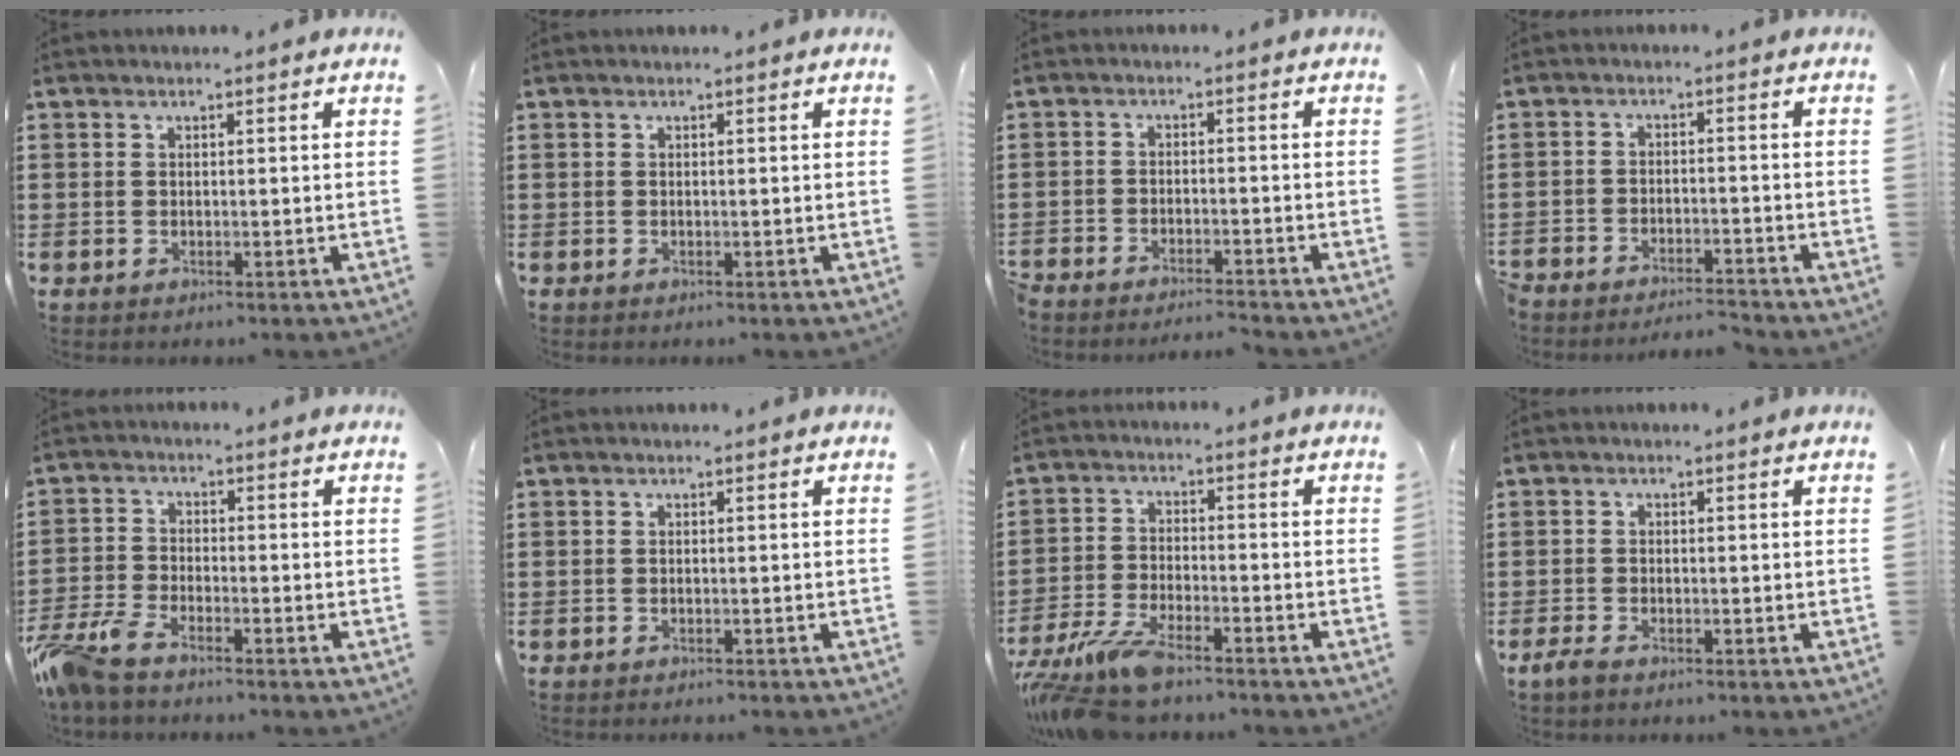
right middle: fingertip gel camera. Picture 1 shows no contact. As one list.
[{"total": 0.0}, {"total": 3.1, "force": [-3.1, -0.1, -0.2], "torque": [-0.002, 0.000, -0.066]}, {"total": 3.8, "force": [-3.8, 0.1, -0.2], "torque": [-0.002, 0.003, -0.081]}, {"total": 5.4, "force": [-4.6, 1.0, 2.6], "torque": [-0.090, -0.015, -0.099]}, {"total": 0.5, "force": [-0.5, -0.1, 0.1], "torque": [-0.005, -0.004, -0.009]}, {"total": 7.5, "force": [-6.5, 1.0, 3.7], "torque": [-0.100, -0.012, -0.131]}, {"total": 1.6, "force": [-1.2, 0.4, 0.9], "torque": [-0.025, -0.003, -0.026]}]